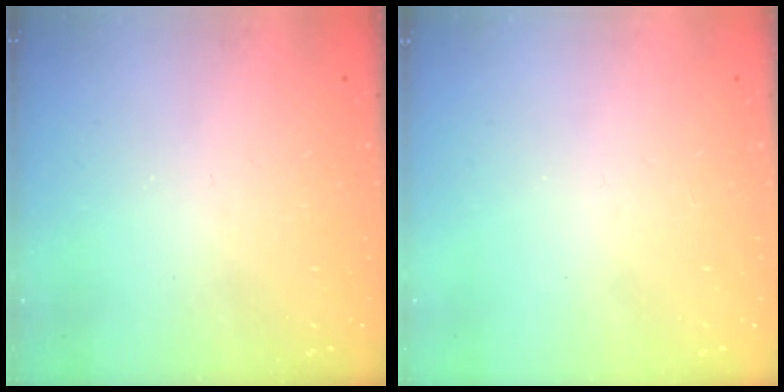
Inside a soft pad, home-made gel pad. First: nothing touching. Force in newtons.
{"total": 0.0}